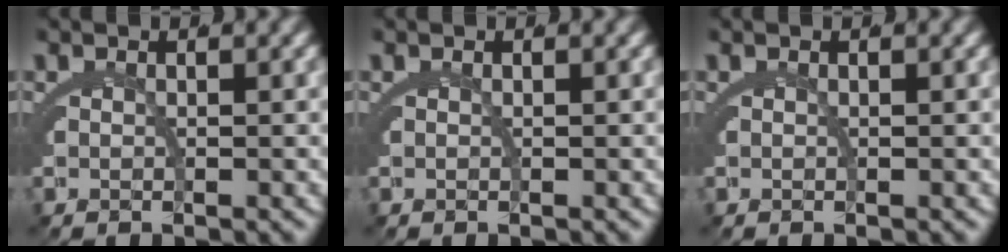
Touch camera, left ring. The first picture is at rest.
{"total": 0.0}
{"total": 0.0}